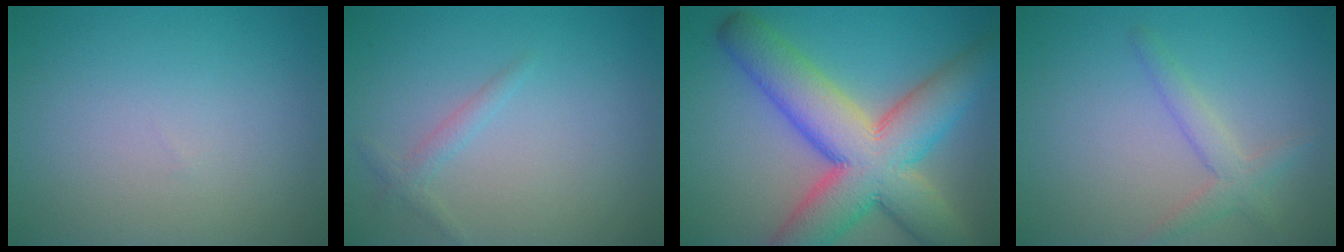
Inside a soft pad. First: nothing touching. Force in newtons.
{"total": 1.1, "press": 1.1, "slide": 0.0}
{"total": 12.1, "press": 12.1, "slide": 0.7}
{"total": 2.2, "press": 2.2, "slide": 0.1}